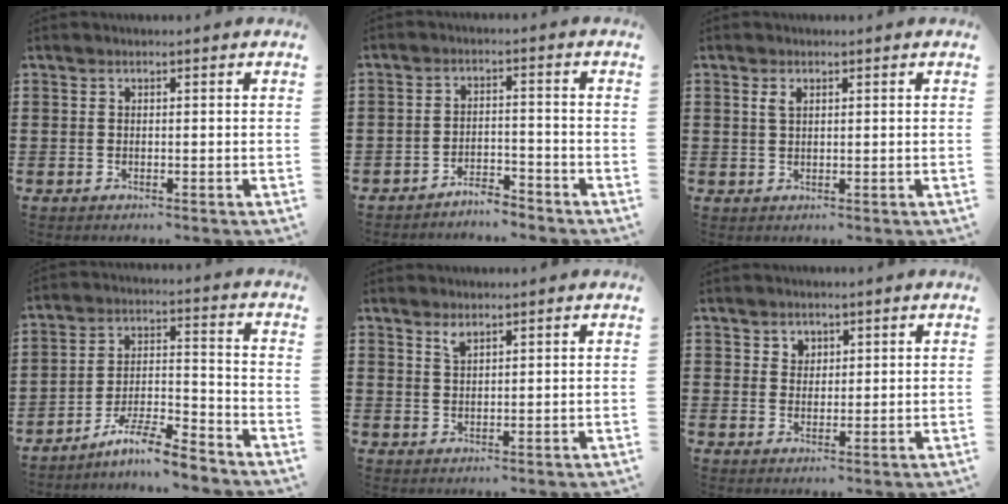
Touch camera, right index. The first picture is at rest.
{"total": 3.4, "force": [-3.4, 0.2, 0.1], "torque": [-0.010, 0.004, -0.072]}
{"total": 1.6, "force": [0.8, 0.8, 1.2], "torque": [-0.026, 0.004, 0.014]}
{"total": 7.9, "force": [-6.9, 0.5, 3.7], "torque": [-0.067, 0.009, -0.131]}
{"total": 2.0, "force": [1.6, 0.6, 1.0], "torque": [-0.023, 0.002, 0.029]}
{"total": 2.3, "force": [1.5, 1.6, 0.1], "torque": [-0.009, 0.007, 0.029]}